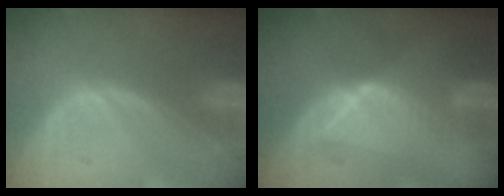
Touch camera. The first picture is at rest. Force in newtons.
{"total": 6.4, "press": 6.3, "slide": 1.0}